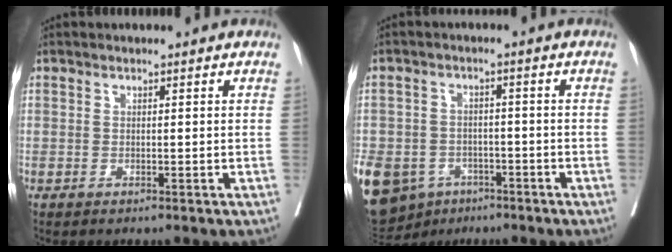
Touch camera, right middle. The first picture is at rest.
{"total": 19.1, "force": [-9.6, 14.4, 8.0], "torque": [-0.245, -0.010, -0.138]}